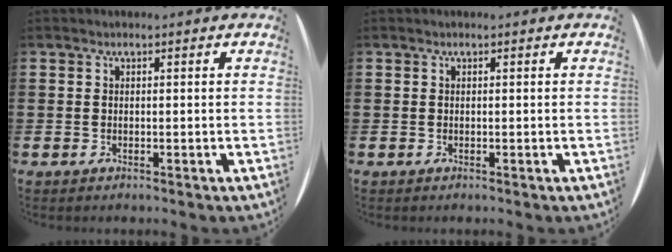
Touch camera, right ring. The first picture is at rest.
{"total": 0.0}